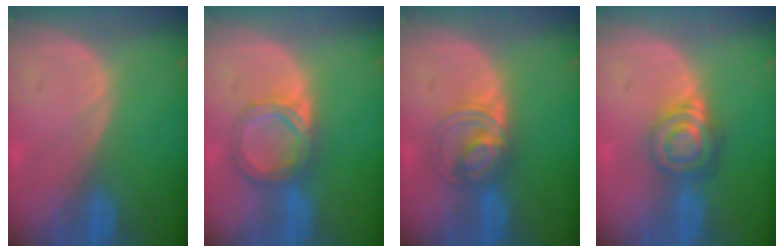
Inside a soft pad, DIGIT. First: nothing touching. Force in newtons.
{"total": 5.8, "press": 5.3, "slide": 2.4}
{"total": 5.5, "press": 5.5, "slide": 0.6}
{"total": 6.6, "press": 5.6, "slide": 3.4}